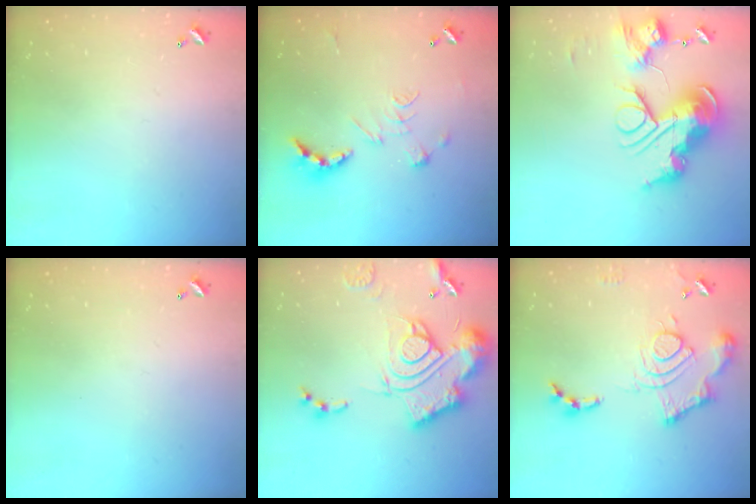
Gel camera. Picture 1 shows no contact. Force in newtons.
{"total": 2.5, "press": 2.0, "slide": 1.5}
{"total": 0.7, "press": 0.7, "slide": 0.0}
{"total": 0.0}
{"total": 23.3, "press": 23.1, "slide": 2.3}
{"total": 15.7, "press": 15.6, "slide": 1.4}